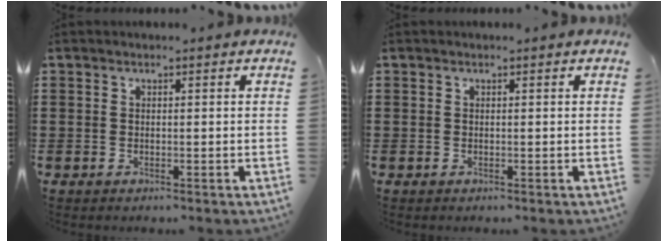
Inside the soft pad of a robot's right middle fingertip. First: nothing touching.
{"total": 0.0}